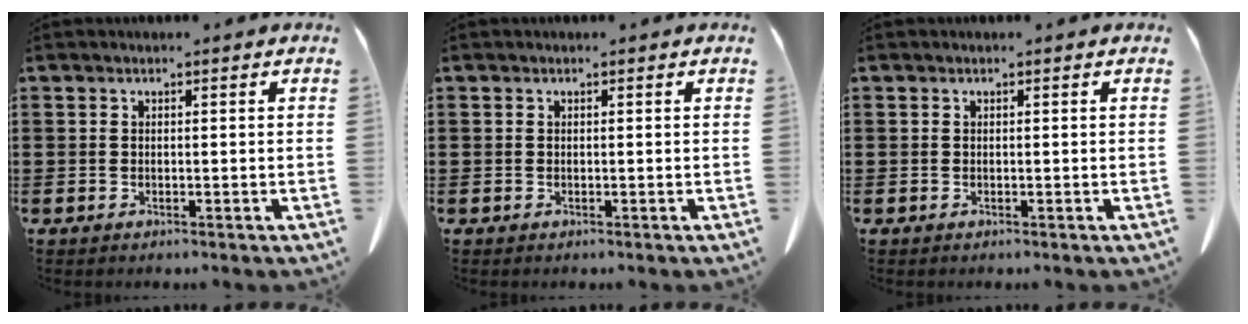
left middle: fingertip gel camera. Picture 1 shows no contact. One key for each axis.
{"total": 0.0}
{"total": 0.0}